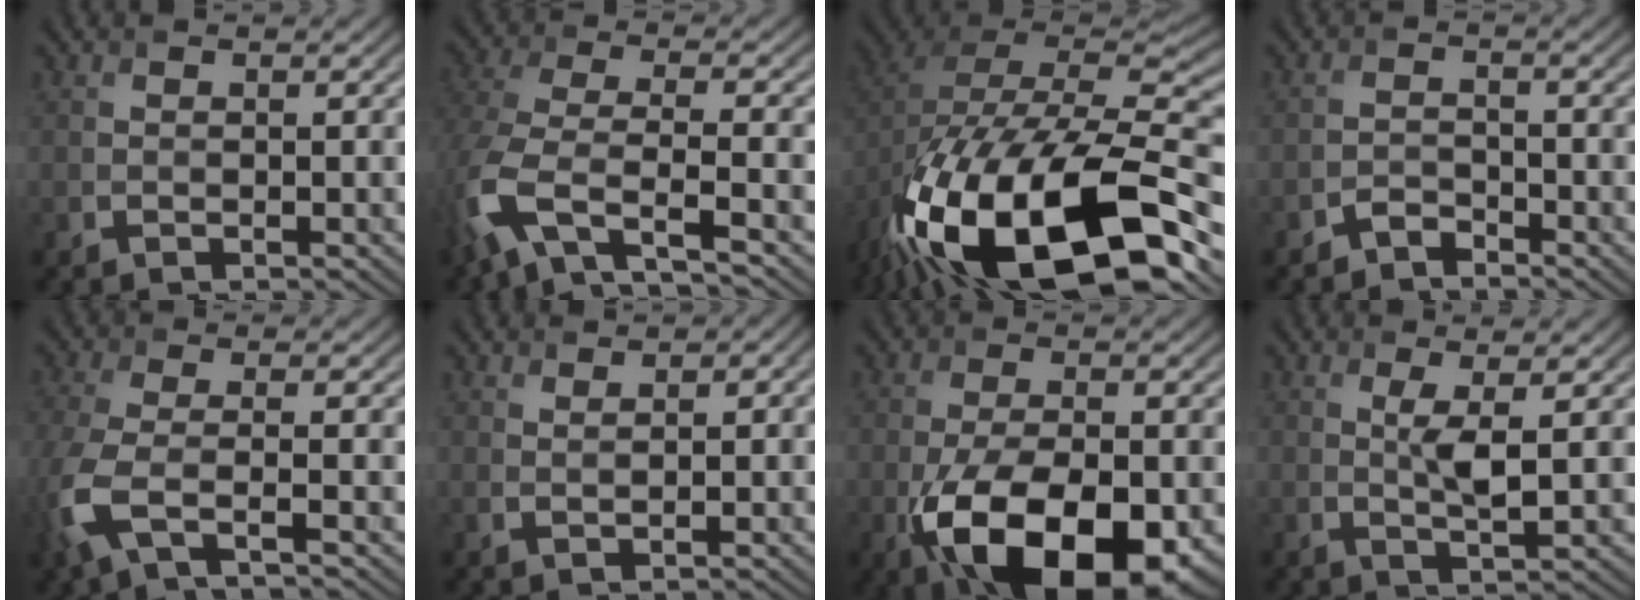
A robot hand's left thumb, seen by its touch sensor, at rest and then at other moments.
{"total": 9.9, "force": [-5.0, 4.0, 7.6], "torque": [-0.192, -0.023, -0.104]}
{"total": 20.1, "force": [-9.9, 10.0, 14.4], "torque": [-0.291, -0.039, -0.151]}
{"total": 1.9, "force": [-1.8, 0.4, -0.1], "torque": [0.000, 0.003, -0.038]}
{"total": 6.1, "force": [-3.4, 1.8, 4.7], "torque": [-0.121, -0.016, -0.083]}
{"total": 2.3, "force": [1.0, 0.7, 1.9], "torque": [-0.017, -0.001, 0.002]}
{"total": 14.7, "force": [-6.0, 7.2, 11.3], "torque": [-0.211, -0.034, -0.093]}
{"total": 2.6, "force": [0.6, 0.2, 2.5], "torque": [-0.059, -0.001, 0.015]}